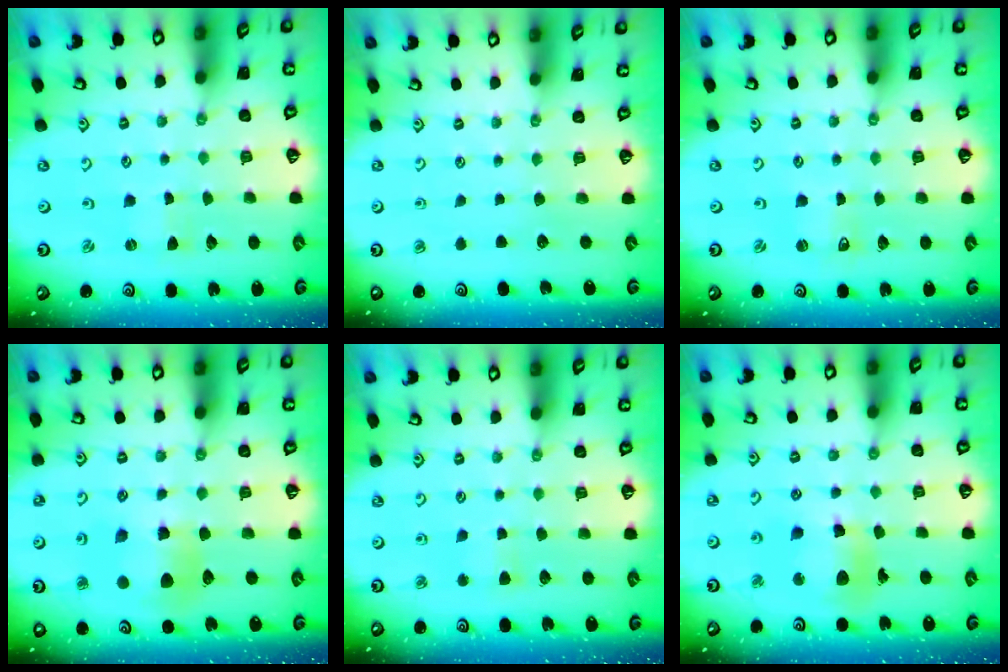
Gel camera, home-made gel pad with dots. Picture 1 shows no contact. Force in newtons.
{"total": 0.0}
{"total": 1.2, "press": 1.2, "slide": 0.1}
{"total": 9.7, "press": 9.6, "slide": 1.0}
{"total": 2.7, "press": 2.7, "slide": 0.4}
{"total": 12.5, "press": 12.3, "slide": 1.7}